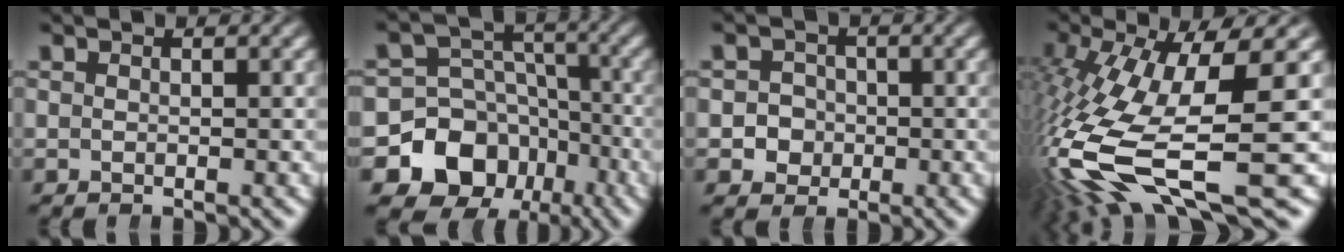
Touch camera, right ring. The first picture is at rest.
{"total": 15.9, "force": [-5.9, 13.7, 5.6], "torque": [-0.116, -0.081, -0.082]}
{"total": 5.6, "force": [-1.0, 5.4, 1.2], "torque": [-0.044, -0.018, -0.020]}
{"total": 11.3, "force": [-3.4, 4.8, 9.6], "torque": [-0.216, -0.053, -0.022]}